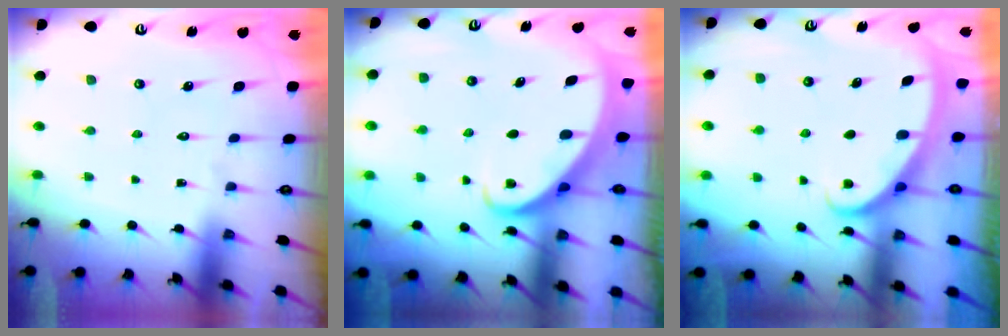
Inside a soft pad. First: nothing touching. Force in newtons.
{"total": 2.6, "press": 2.6, "slide": 0.3}
{"total": 2.6, "press": 2.5, "slide": 0.4}